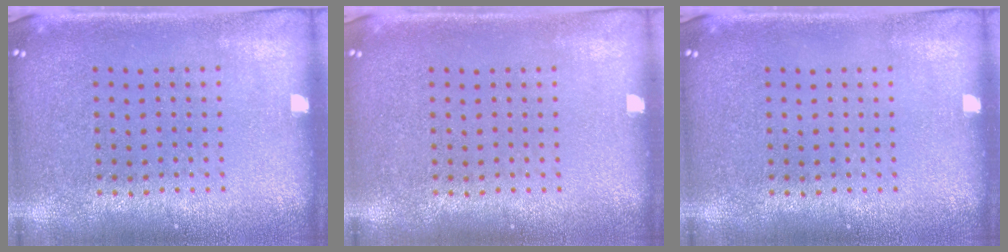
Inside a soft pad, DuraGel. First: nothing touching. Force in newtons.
{"total": 0.0}
{"total": 0.0}